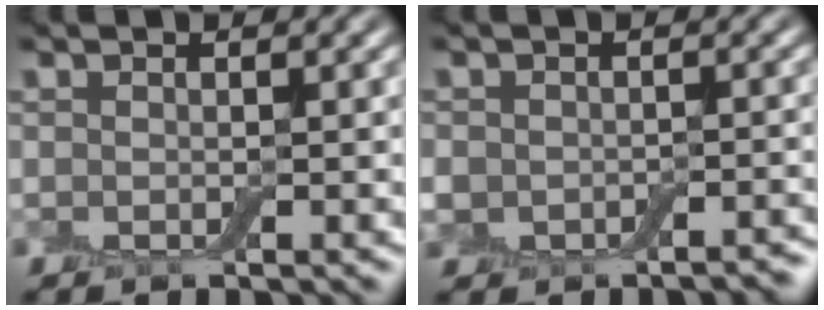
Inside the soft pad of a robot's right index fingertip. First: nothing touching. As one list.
[{"total": 4.1, "force": [-2.4, 3.1, 1.3], "torque": [-0.008, -0.004, -0.036]}]